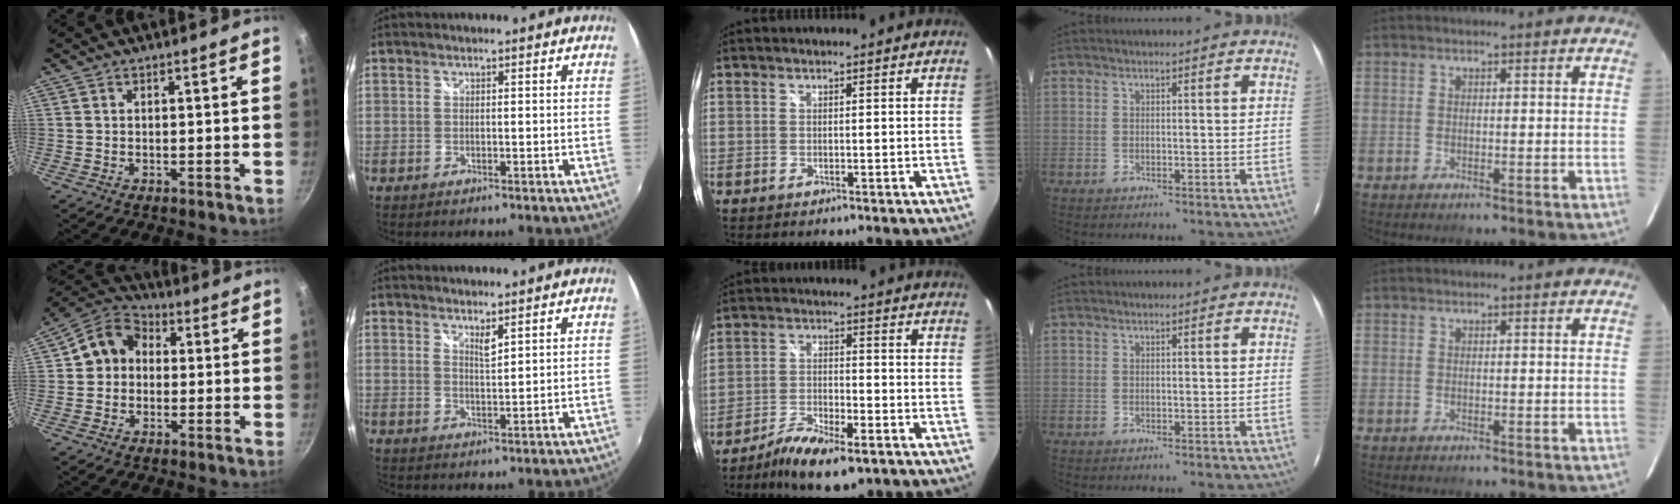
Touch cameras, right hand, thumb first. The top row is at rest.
{"thumb": {"total": 9.1, "force": [0.6, 7.9, 4.5], "torque": [-0.043, 0.024, -0.013]}, "index": {"total": 2.3, "force": [1.8, 0.3, 1.4], "torque": [-0.023, -0.003, 0.029]}, "middle": {"total": 10.1, "force": [-6.9, 3.2, 6.7], "torque": [-0.148, -0.022, -0.127]}}